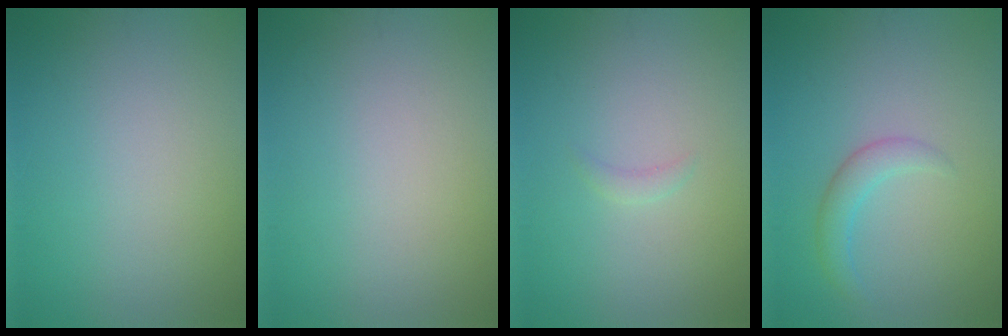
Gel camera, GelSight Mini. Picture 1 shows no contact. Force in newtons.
{"total": 0.0}
{"total": 0.7, "press": 0.7, "slide": 0.1}
{"total": 2.0, "press": 2.0, "slide": 0.1}